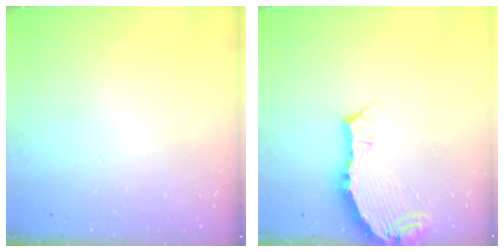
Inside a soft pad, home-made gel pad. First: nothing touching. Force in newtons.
{"total": 7.2, "press": 6.2, "slide": 3.7}